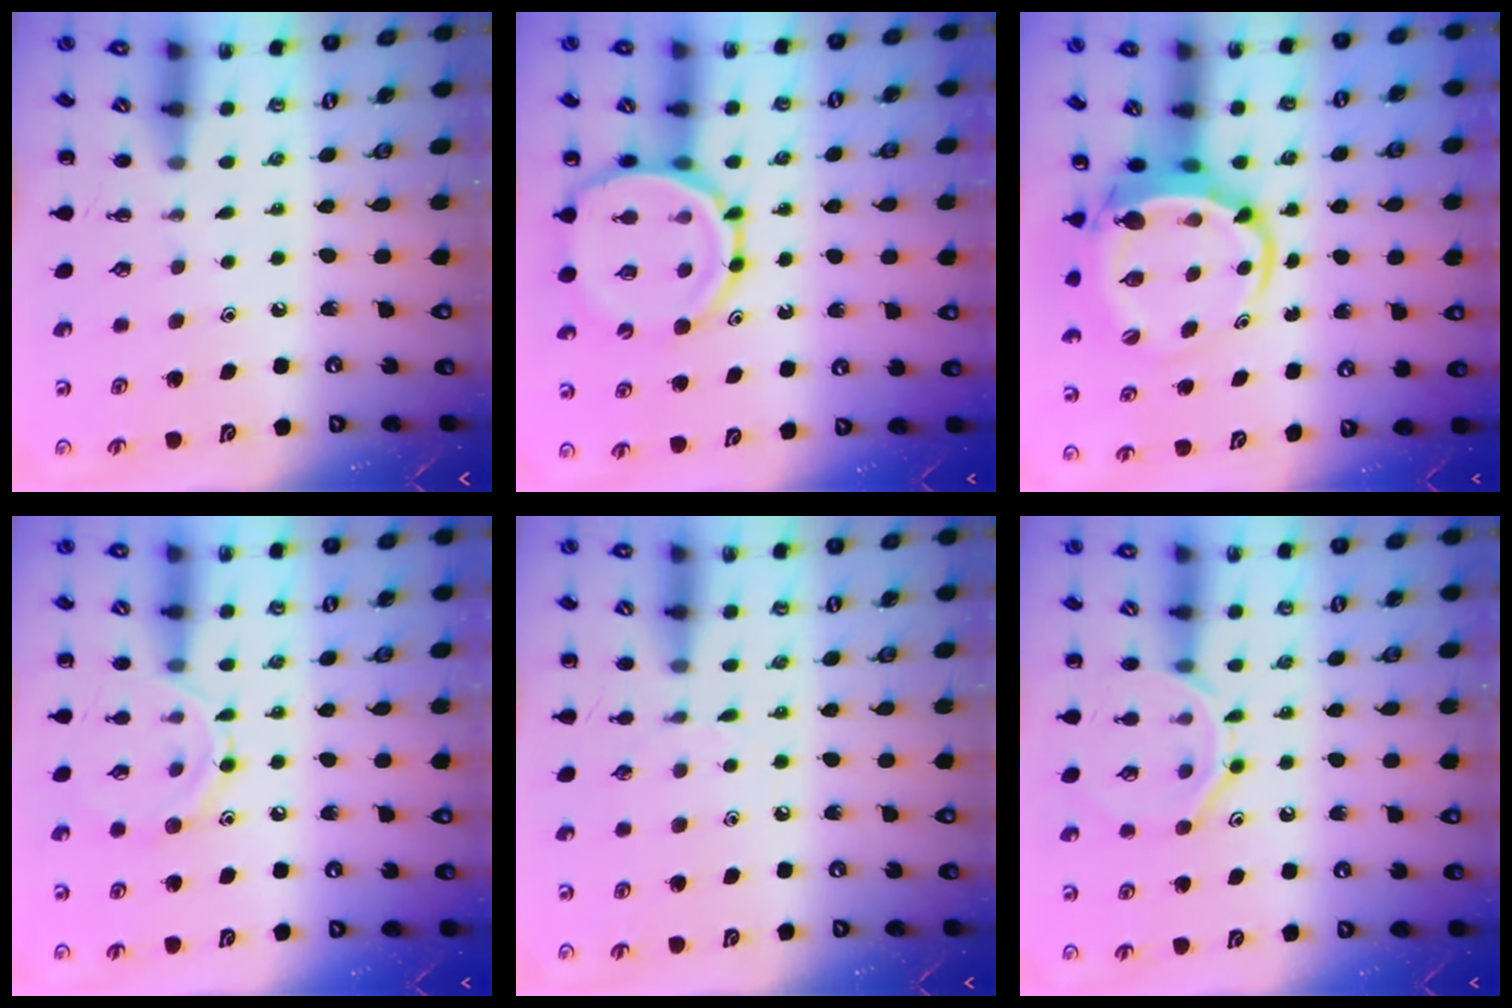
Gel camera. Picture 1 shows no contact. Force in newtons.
{"total": 13.4, "press": 13.0, "slide": 3.2}
{"total": 7.5, "press": 7.4, "slide": 1.7}
{"total": 8.8, "press": 8.8, "slide": 0.7}
{"total": 4.4, "press": 4.1, "slide": 1.6}
{"total": 11.9, "press": 11.9, "slide": 0.6}